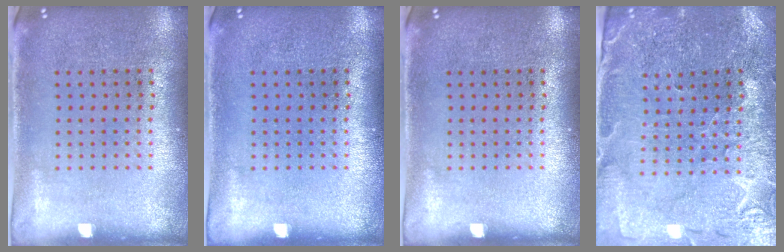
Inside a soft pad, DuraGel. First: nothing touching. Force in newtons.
{"total": 0.0}
{"total": 0.0}
{"total": 1.3, "press": 1.2, "slide": 0.2}